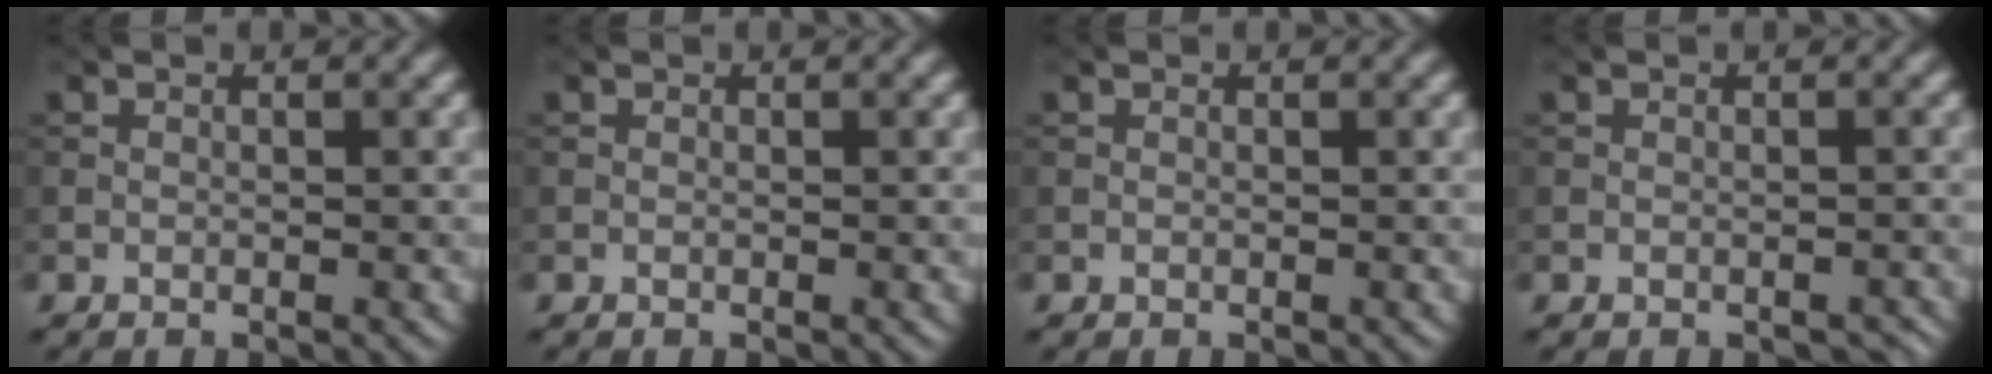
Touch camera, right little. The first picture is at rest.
{"total": 0.0}
{"total": 0.0}
{"total": 0.9, "force": [-0.8, 0.3, 0.3], "torque": [-0.004, -0.003, -0.008]}